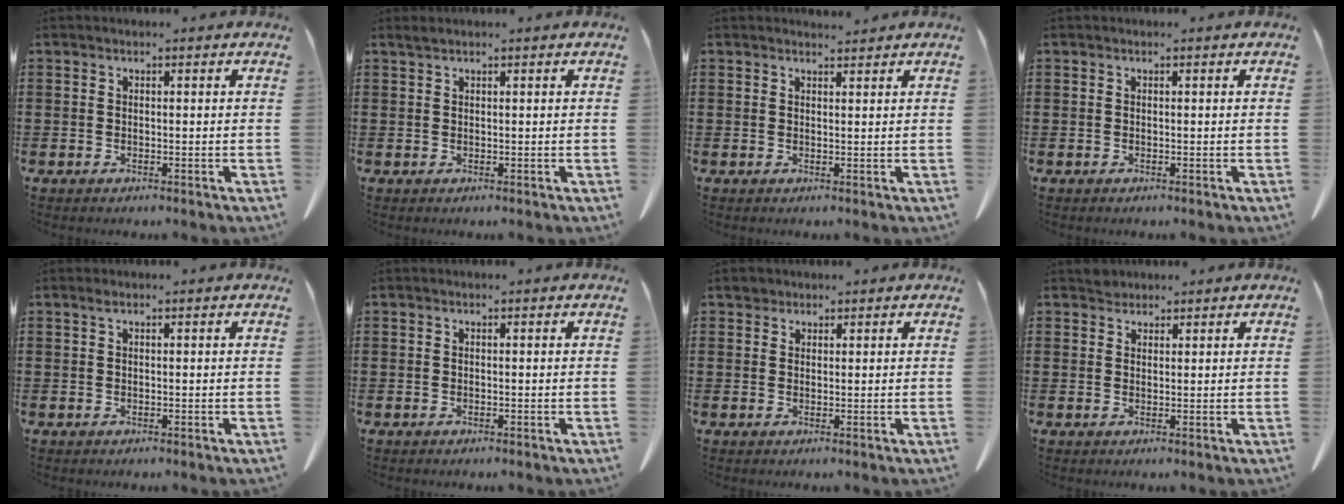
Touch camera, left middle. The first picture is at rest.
{"total": 0.6, "force": [0.4, 0.0, 0.4], "torque": [-0.009, 0.001, 0.008]}
{"total": 1.4, "force": [1.3, 0.2, 0.2], "torque": [-0.006, 0.001, 0.026]}
{"total": 0.0}
{"total": 0.8, "force": [0.4, 0.1, 0.7], "torque": [-0.015, 0.002, 0.007]}
{"total": 0.0}
{"total": 1.5, "force": [1.2, 0.8, 0.1], "torque": [-0.007, 0.005, 0.025]}
{"total": 1.6, "force": [1.5, 0.6, 0.0], "torque": [-0.003, 0.002, 0.030]}